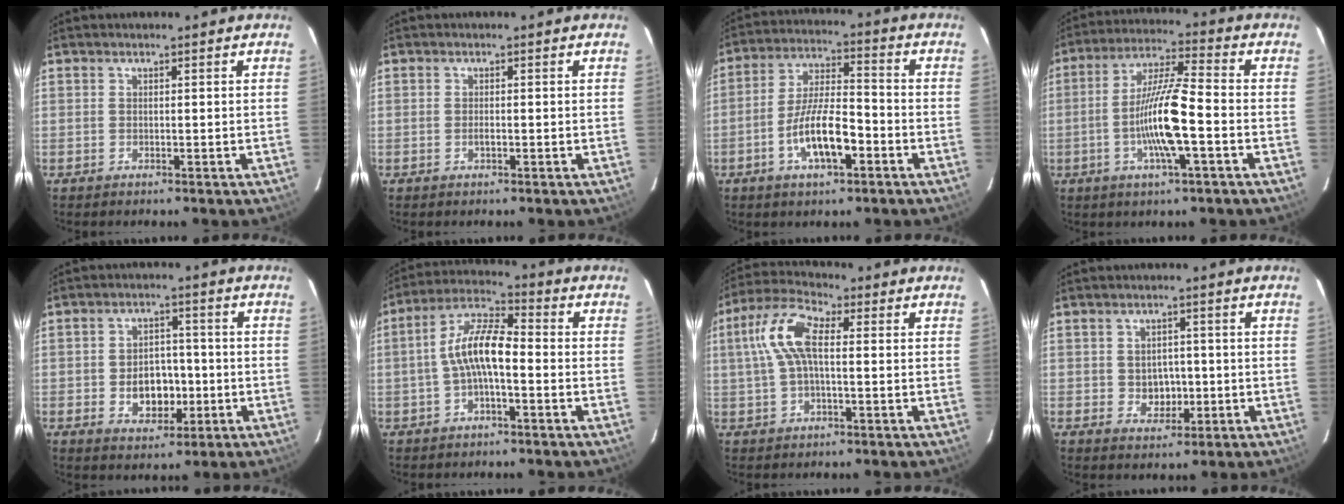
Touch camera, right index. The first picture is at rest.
{"total": 1.0, "force": [-0.4, 0.4, 0.8], "torque": [-0.016, 0.001, -0.007]}
{"total": 11.1, "force": [-4.7, 3.2, 9.5], "torque": [-0.187, 0.001, -0.084]}
{"total": 12.1, "force": [-3.5, 1.2, 11.5], "torque": [-0.226, 0.001, -0.069]}
{"total": 7.7, "force": [-1.8, 5.6, 5.0], "torque": [-0.097, 0.011, -0.015]}
{"total": 9.0, "force": [-1.7, 3.0, 8.4], "torque": [-0.176, 0.021, -0.034]}
{"total": 9.5, "force": [1.1, 4.0, 8.6], "torque": [-0.186, 0.024, 0.018]}
{"total": 4.3, "force": [-0.5, 3.7, 2.2], "torque": [-0.039, 0.006, 0.000]}